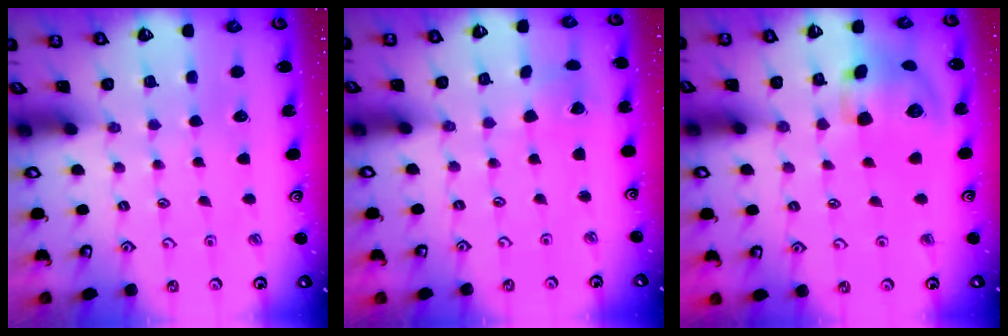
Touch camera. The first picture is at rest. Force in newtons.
{"total": 2.6, "press": 2.6, "slide": 0.3}
{"total": 13.4, "press": 13.2, "slide": 2.0}